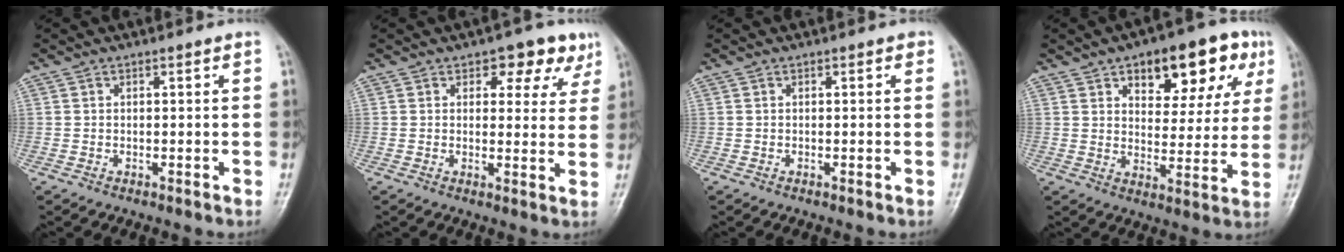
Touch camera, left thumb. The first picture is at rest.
{"total": 7.4, "force": [4.3, 4.4, 4.3], "torque": [-0.007, -0.014, 0.049]}
{"total": 0.6, "force": [0.3, 0.2, 0.4], "torque": [-0.005, 0.000, 0.000]}
{"total": 16.3, "force": [8.1, 7.8, 11.8], "torque": [-0.104, -0.014, 0.111]}